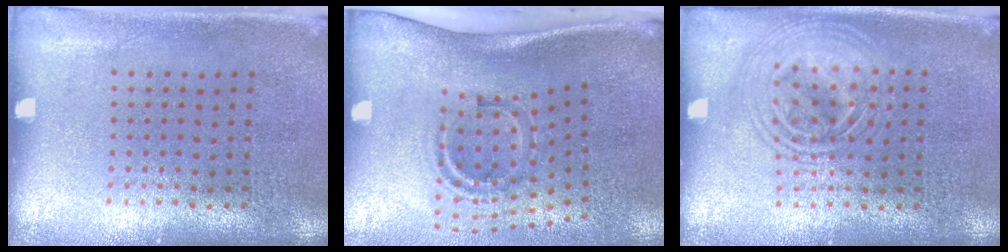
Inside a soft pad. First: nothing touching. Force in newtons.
{"total": 2.0, "press": 1.2, "slide": 1.7}
{"total": 1.7, "press": 1.7, "slide": 0.3}